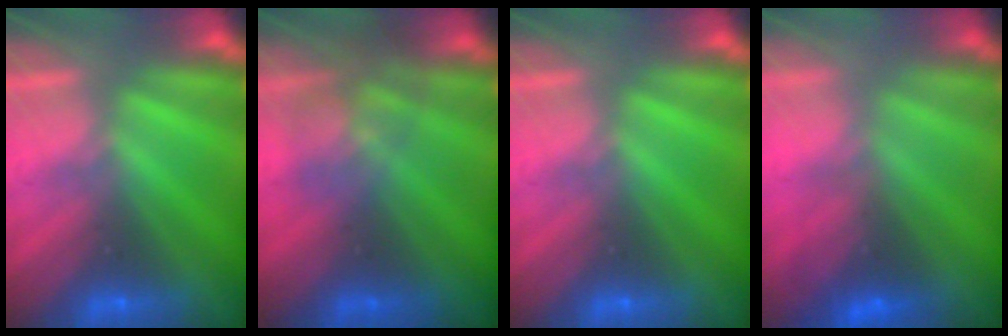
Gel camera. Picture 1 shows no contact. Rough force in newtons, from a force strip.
{"total": 1.8}
{"total": 0.0}
{"total": 2.8}